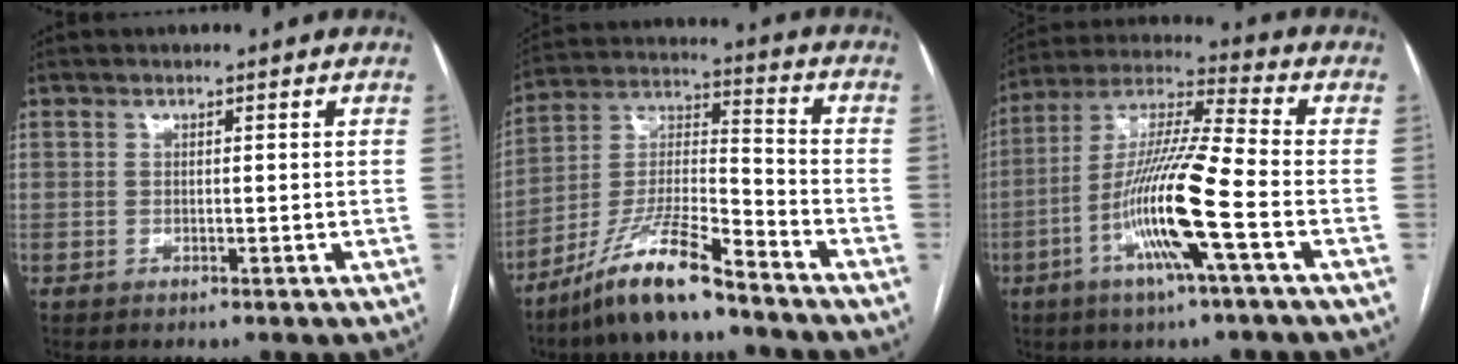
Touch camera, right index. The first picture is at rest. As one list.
[{"total": 12.9, "force": [-9.8, 1.3, 8.3], "torque": [-0.168, -0.006, -0.183]}, {"total": 15.0, "force": [-5.0, -0.1, 14.2], "torque": [-0.281, -0.002, -0.101]}]